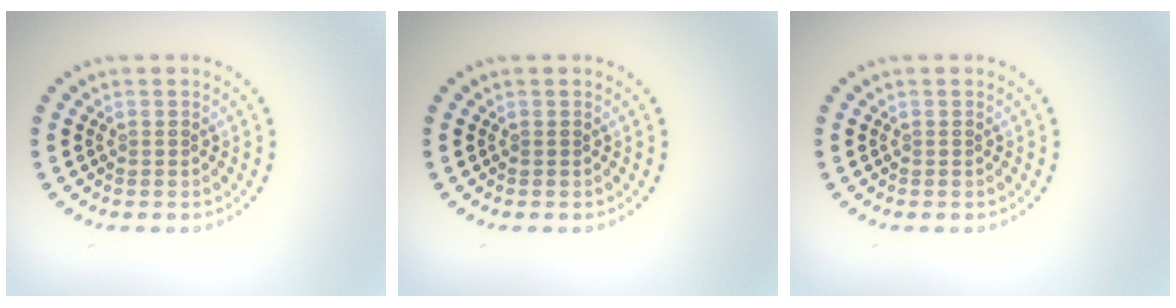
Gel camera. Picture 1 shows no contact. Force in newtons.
{"total": 0.0}
{"total": 0.0}